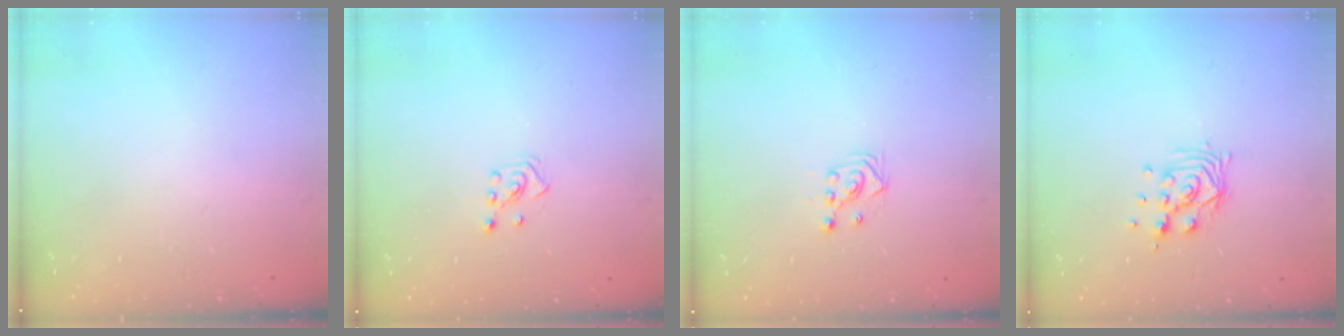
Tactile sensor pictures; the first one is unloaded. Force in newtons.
{"total": 2.6, "press": 2.5, "slide": 0.6}
{"total": 2.9, "press": 2.9, "slide": 0.3}
{"total": 8.9, "press": 8.9, "slide": 0.7}